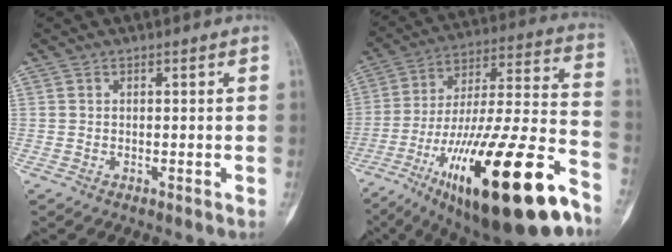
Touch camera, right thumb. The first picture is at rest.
{"total": 33.4, "force": [-17.8, 8.5, 27.0], "torque": [-0.421, 0.063, -0.283]}